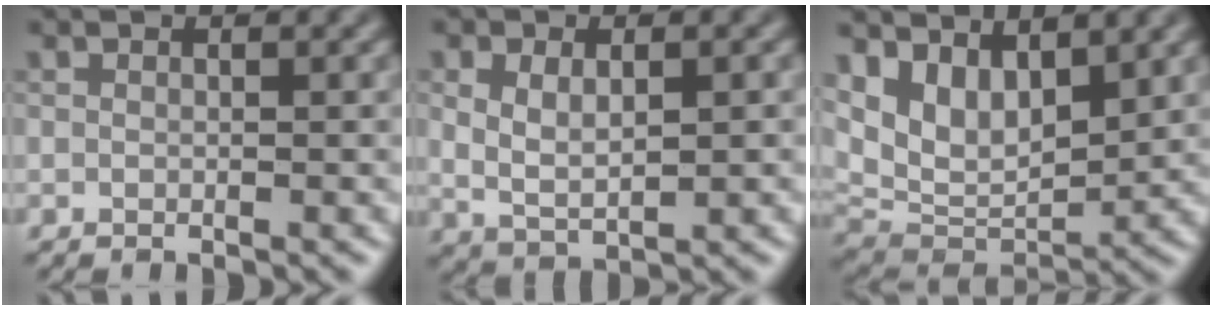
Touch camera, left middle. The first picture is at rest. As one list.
[{"total": 3.2, "force": [0.5, 1.8, 2.6], "torque": [-0.056, -0.004, 0.015]}, {"total": 6.9, "force": [3.4, 3.8, 4.6], "torque": [-0.088, -0.019, 0.067]}]